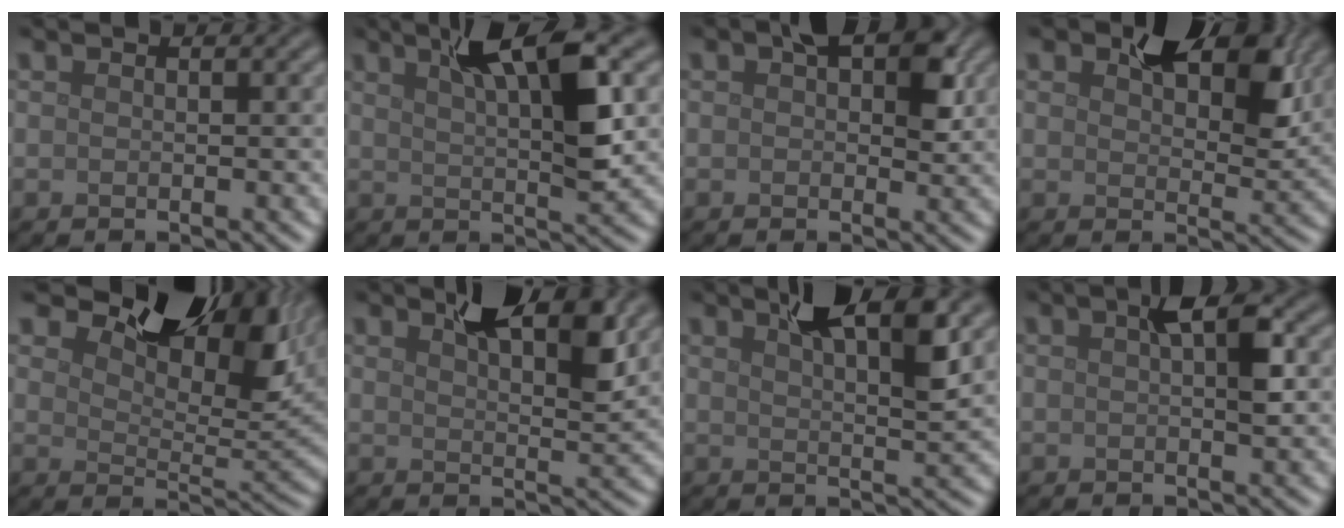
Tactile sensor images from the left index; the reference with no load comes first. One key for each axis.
{"total": 7.3, "fx": 3.1, "fy": 1.7, "fz": 6.4, "tx": -0.101, "ty": 0.008, "tz": 0.048}
{"total": 4.4, "fx": 1.3, "fy": 2.4, "fz": 3.5, "tx": -0.038, "ty": 0.004, "tz": 0.014}
{"total": 7.0, "fx": 3.6, "fy": 3.7, "fz": 4.7, "tx": -0.067, "ty": -0.004, "tz": 0.053}
{"total": 10.9, "fx": 6.8, "fy": 4.6, "fz": 7.3, "tx": -0.103, "ty": 0.002, "tz": 0.113}
{"total": 6.3, "fx": 3.6, "fy": 2.1, "fz": 4.8, "tx": -0.068, "ty": 0.002, "tz": 0.054}
{"total": 6.1, "fx": 3.5, "fy": 1.4, "fz": 4.8, "tx": -0.069, "ty": 0.004, "tz": 0.055}
{"total": 3.4, "fx": 0.9, "fy": 0.9, "fz": 3.2, "tx": -0.049, "ty": 0.010, "tz": 0.012}